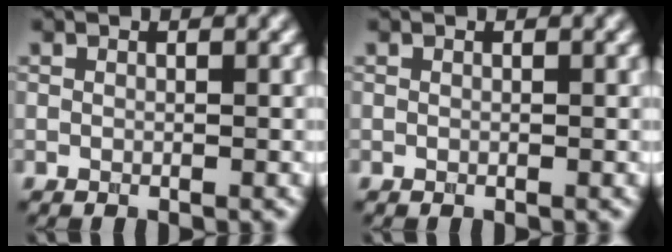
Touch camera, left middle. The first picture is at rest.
{"total": 0.0}